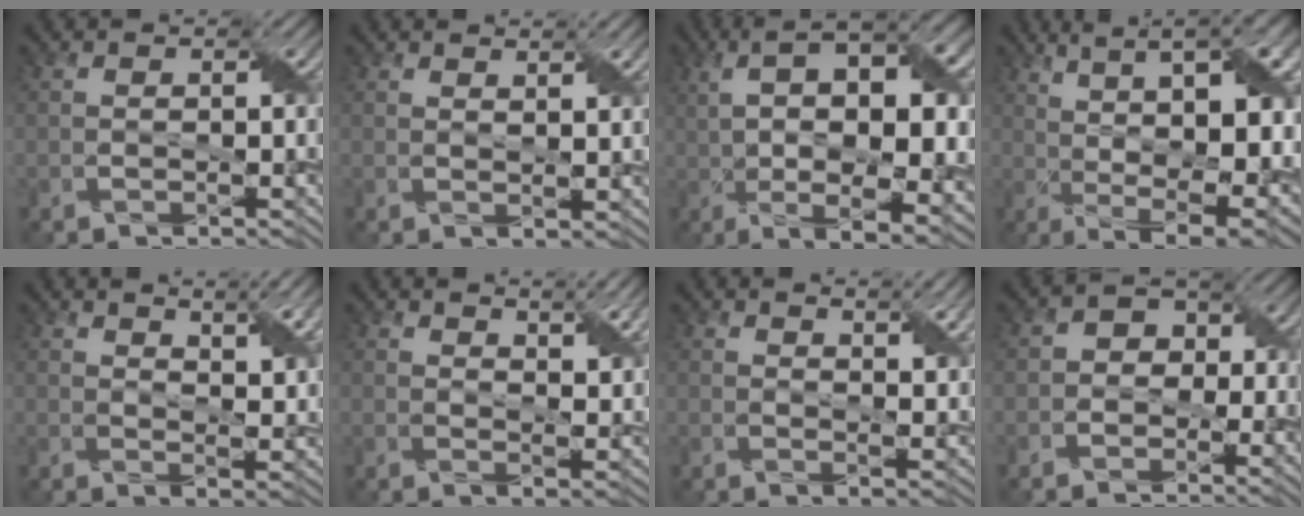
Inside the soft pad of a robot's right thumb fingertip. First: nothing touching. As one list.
[{"total": 1.9, "force": [1.5, -0.5, 1.0], "torque": [-0.017, -0.004, 0.036]}, {"total": 15.6, "force": [2.9, 5.0, 14.5], "torque": [-0.224, 0.011, 0.054]}, {"total": 16.9, "force": [3.9, 5.8, 15.4], "torque": [-0.219, 0.027, 0.082]}, {"total": 5.7, "force": [4.1, 0.5, 3.8], "torque": [-0.067, 0.001, 0.080]}, {"total": 4.2, "force": [3.3, 0.1, 2.5], "torque": [-0.049, -0.002, 0.064]}, {"total": 3.7, "force": [2.9, 0.1, 2.2], "torque": [-0.043, -0.002, 0.057]}, {"total": 2.6, "force": [-1.0, 2.2, 1.0], "torque": [-0.003, 0.009, -0.031]}]